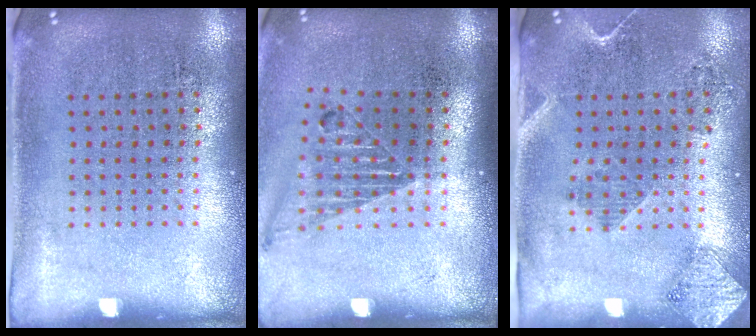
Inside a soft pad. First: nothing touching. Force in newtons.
{"total": 1.2, "press": 1.1, "slide": 0.4}
{"total": 1.9, "press": 1.7, "slide": 1.0}